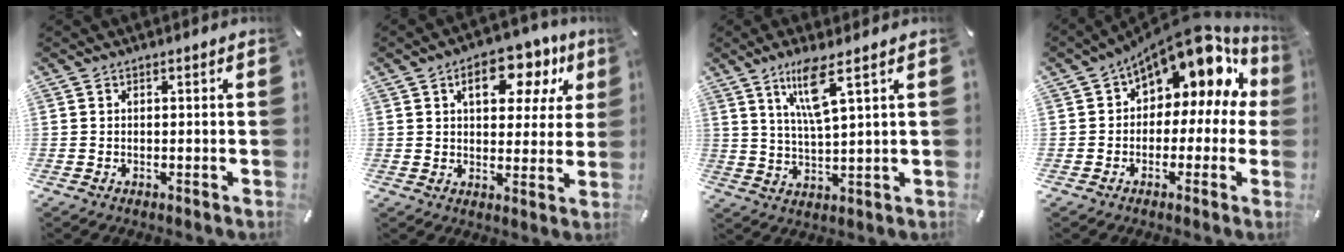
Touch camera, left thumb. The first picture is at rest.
{"total": 12.7, "force": [5.9, 7.4, 8.5], "torque": [-0.105, -0.014, 0.092]}
{"total": 9.1, "force": [4.9, 1.3, 7.6], "torque": [-0.152, 0.003, 0.082]}
{"total": 13.6, "force": [7.9, 7.5, 8.0], "torque": [-0.116, -0.062, 0.130]}